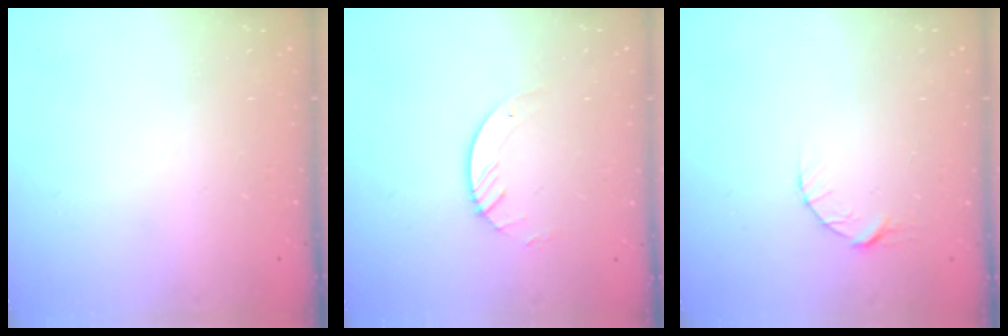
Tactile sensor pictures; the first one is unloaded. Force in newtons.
{"total": 3.9, "press": 3.9, "slide": 0.4}
{"total": 5.0, "press": 4.9, "slide": 0.7}